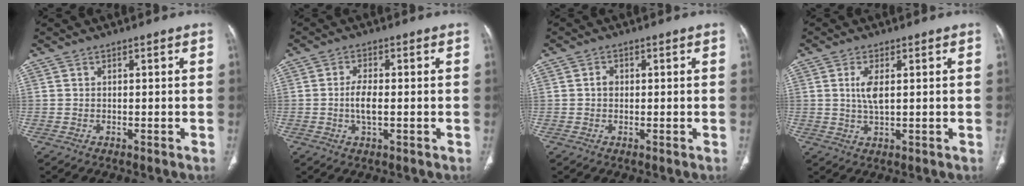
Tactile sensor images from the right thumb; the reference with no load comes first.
{"total": 4.3, "force": [-0.5, 1.6, 3.9], "torque": [-0.081, 0.000, -0.011]}
{"total": 1.4, "force": [0.0, 1.2, 0.8], "torque": [-0.008, 0.004, -0.003]}
{"total": 4.0, "force": [0.8, 1.4, 3.6], "torque": [-0.083, -0.003, 0.017]}